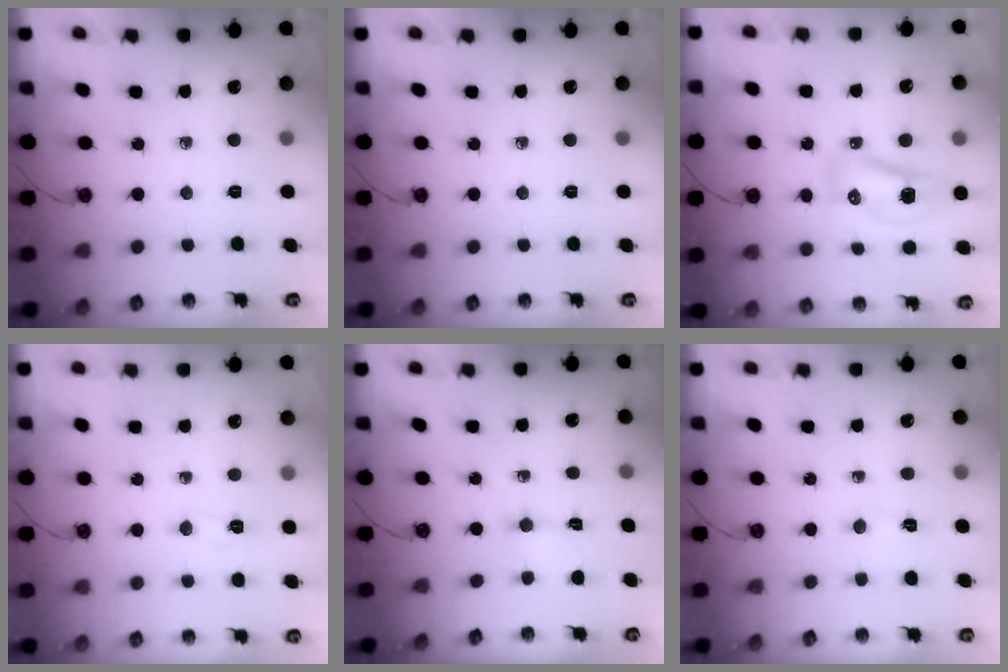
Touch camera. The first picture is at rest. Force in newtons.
{"total": 0.0}
{"total": 13.3, "press": 10.0, "slide": 8.8}
{"total": 5.3, "press": 5.0, "slide": 1.7}
{"total": 2.6, "press": 2.5, "slide": 0.9}
{"total": 2.5, "press": 2.5, "slide": 0.5}